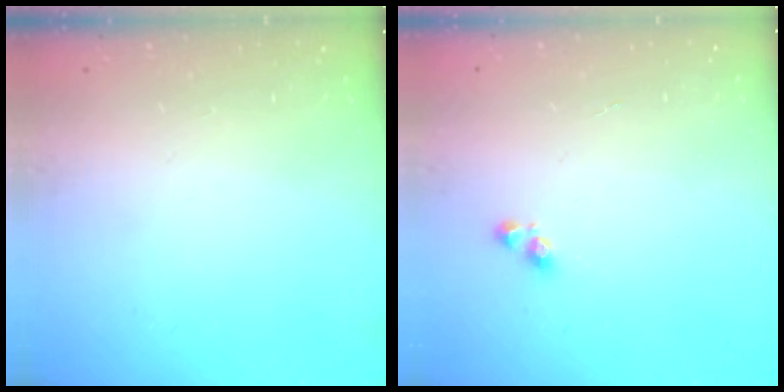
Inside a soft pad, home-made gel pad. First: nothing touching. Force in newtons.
{"total": 3.2, "press": 3.2, "slide": 0.3}